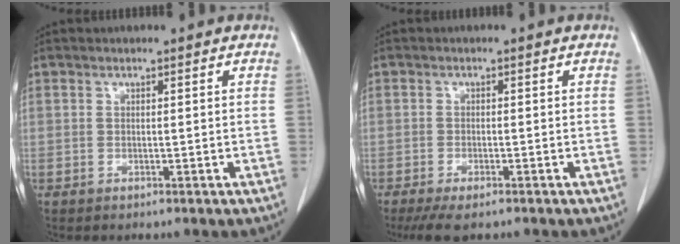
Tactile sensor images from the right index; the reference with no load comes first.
{"total": 4.5, "force": [-3.3, 1.1, 2.9], "torque": [-0.046, -0.010, -0.050]}